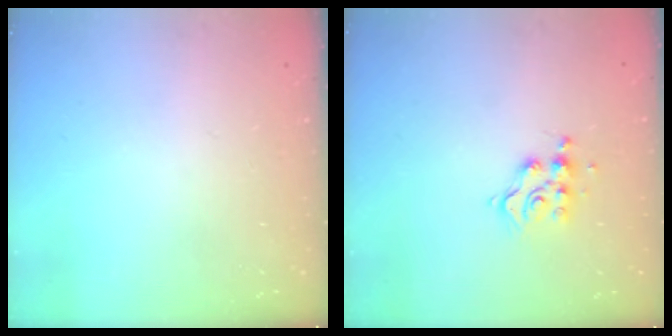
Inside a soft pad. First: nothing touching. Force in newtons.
{"total": 7.4, "press": 7.4, "slide": 0.5}